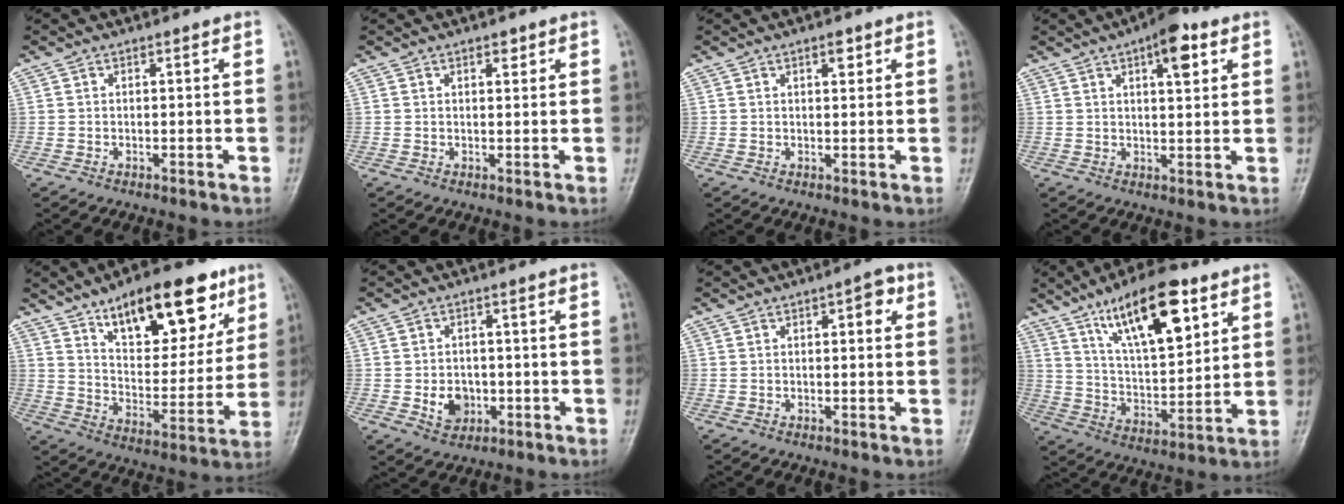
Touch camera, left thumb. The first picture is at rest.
{"total": 1.5, "force": [0.9, 0.7, 0.9], "torque": [-0.005, -0.003, 0.012]}
{"total": 2.1, "force": [1.2, 0.9, 1.5], "torque": [-0.014, -0.004, 0.015]}
{"total": 7.6, "force": [3.7, 2.9, 6.0], "torque": [-0.068, -0.008, 0.046]}
{"total": 21.7, "force": [12.3, 9.4, 15.2], "torque": [-0.175, -0.046, 0.197]}
{"total": 5.3, "force": [-1.3, 4.3, 2.8], "torque": [-0.022, 0.007, -0.016]}
{"total": 3.7, "force": [1.2, 1.5, 3.1], "torque": [-0.030, 0.004, 0.010]}
{"total": 17.9, "force": [9.6, 6.6, 13.6], "torque": [-0.191, -0.038, 0.166]}